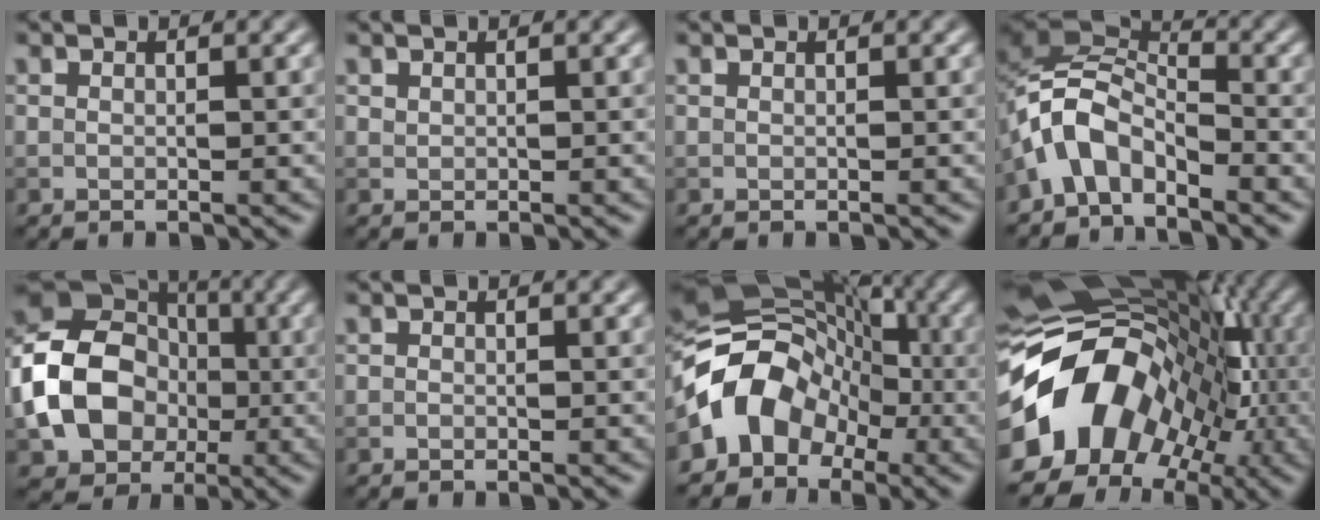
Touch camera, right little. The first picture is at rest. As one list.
[{"total": 0.5, "force": [0.5, 0.1, 0.0], "torque": [-0.001, 0.001, 0.014]}, {"total": 0.0}, {"total": 5.1, "force": [-3.0, 2.9, 3.0], "torque": [-0.046, 0.011, -0.071]}, {"total": 11.0, "force": [-1.5, 8.5, 6.8], "torque": [-0.130, 0.000, -0.038]}, {"total": 0.0}, {"total": 8.9, "force": [-3.1, 6.7, 5.0], "torque": [-0.069, 0.016, -0.073]}, {"total": 15.6, "force": [-3.0, 11.3, 10.3], "torque": [-0.161, 0.005, -0.067]}]